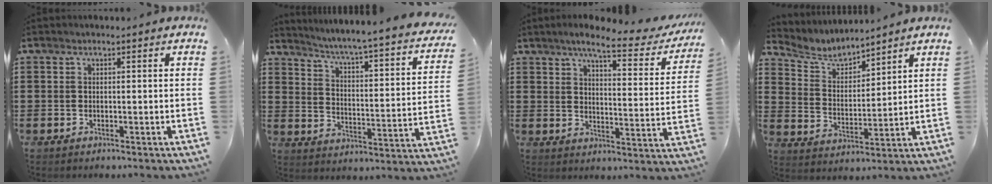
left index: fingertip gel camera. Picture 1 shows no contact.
{"total": 3.4, "force": [2.7, -1.1, 1.8], "torque": [-0.052, -0.042, 0.029]}
{"total": 7.2, "force": [5.7, 0.9, 4.3], "torque": [-0.089, -0.024, 0.092]}
{"total": 5.3, "force": [5.0, 1.2, 1.3], "torque": [-0.052, -0.027, 0.086]}